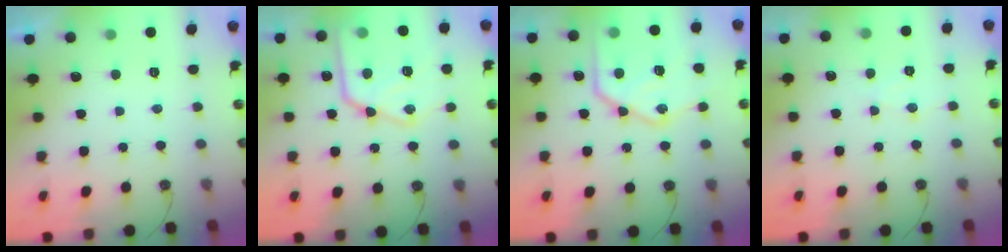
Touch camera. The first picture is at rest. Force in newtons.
{"total": 19.9, "press": 19.8, "slide": 2.0}
{"total": 21.5, "press": 21.4, "slide": 2.2}
{"total": 5.2, "press": 5.2, "slide": 0.8}